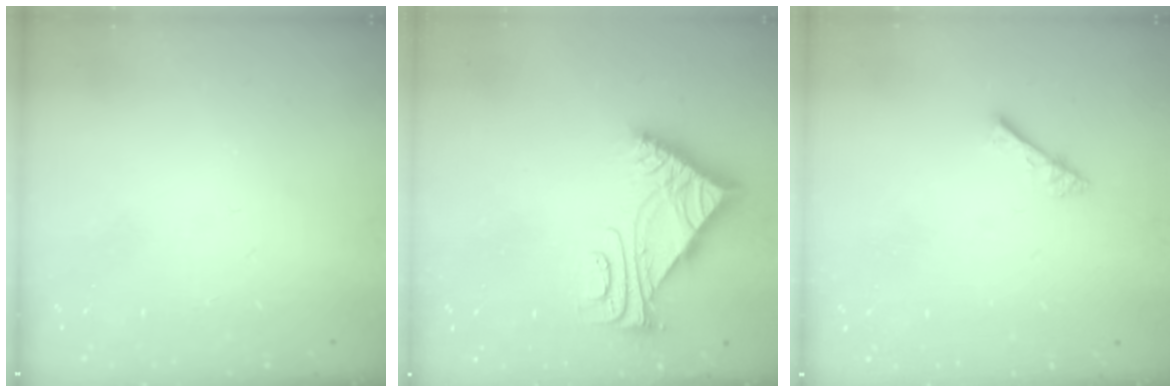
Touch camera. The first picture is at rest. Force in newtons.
{"total": 7.0, "press": 7.0, "slide": 0.2}
{"total": 2.7, "press": 2.7, "slide": 0.2}